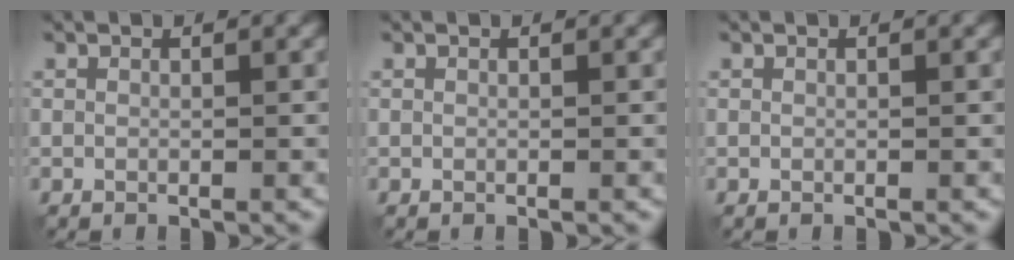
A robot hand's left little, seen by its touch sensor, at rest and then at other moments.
{"total": 0.0}
{"total": 0.0}